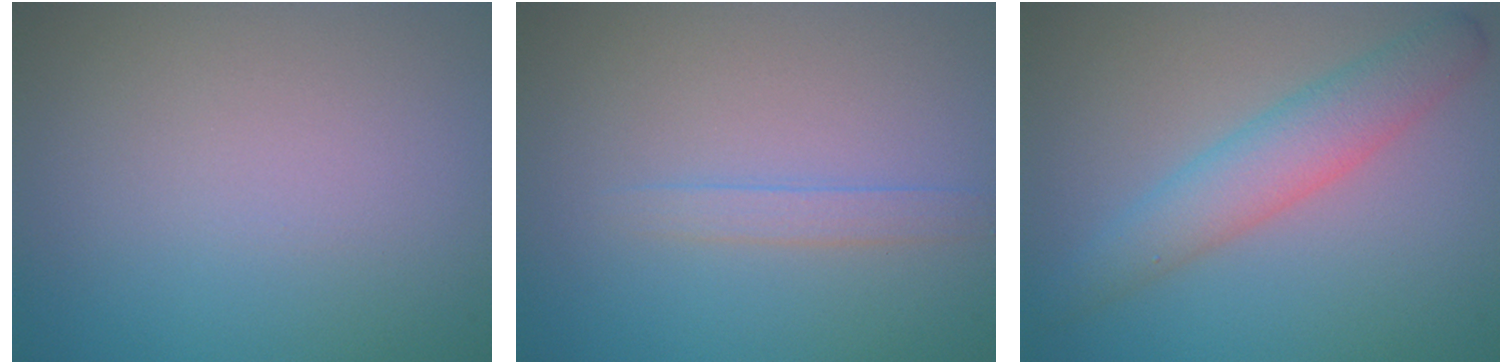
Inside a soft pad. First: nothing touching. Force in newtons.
{"total": 1.2, "press": 1.2, "slide": 0.0}
{"total": 4.0, "press": 4.0, "slide": 0.1}